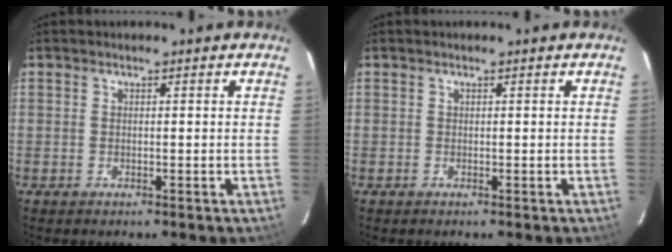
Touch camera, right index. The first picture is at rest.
{"total": 0.0}